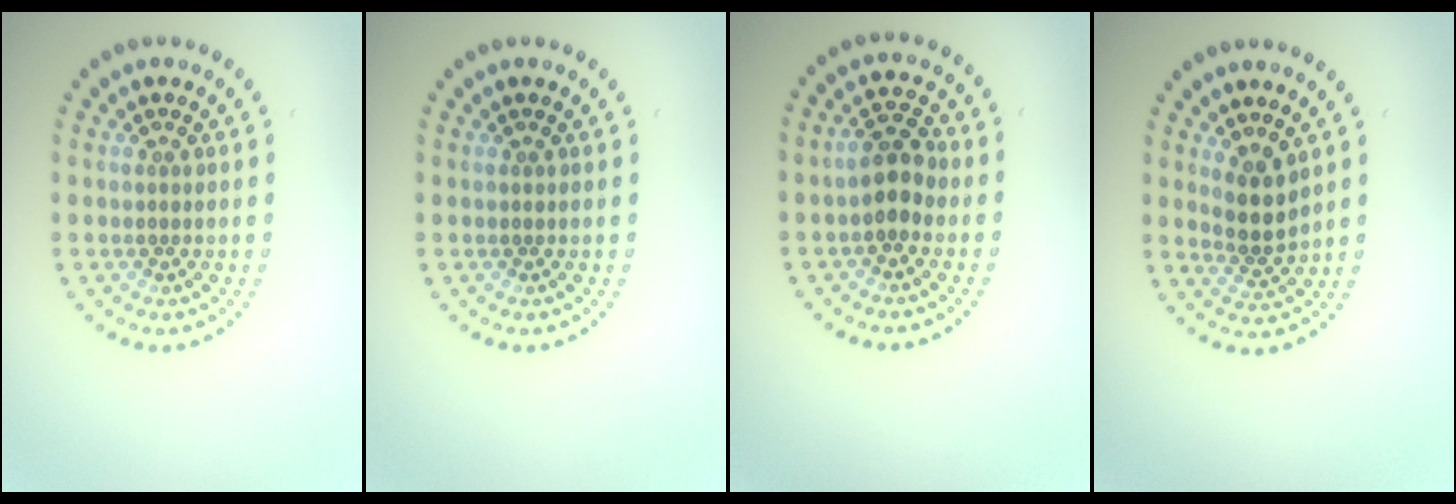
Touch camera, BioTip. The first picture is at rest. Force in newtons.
{"total": 0.0}
{"total": 2.8, "press": 2.7, "slide": 0.8}
{"total": 2.7, "press": 2.2, "slide": 1.5}